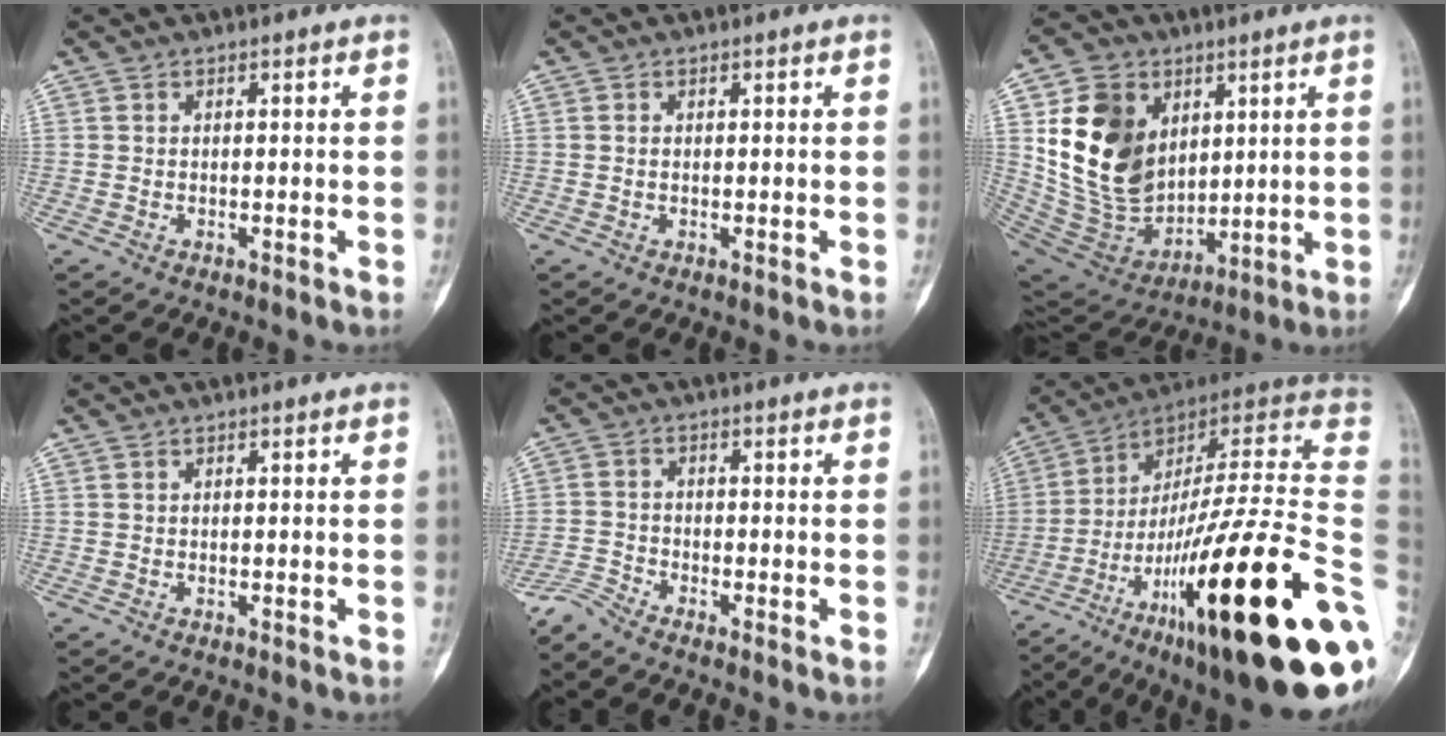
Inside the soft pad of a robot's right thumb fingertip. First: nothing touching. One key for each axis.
{"total": 0.6, "fx": 0.1, "fy": 0.4, "fz": 0.4, "tx": -0.005, "ty": 0.001, "tz": 0.001}
{"total": 19.7, "fx": 5.6, "fy": 14.7, "fz": 11.8, "tx": -0.190, "ty": -0.027, "tz": 0.129}
{"total": 0.0}
{"total": 2.9, "fx": -2.9, "fy": -0.2, "fz": 0.1, "tx": -0.012, "ty": -0.009, "tz": -0.070}
{"total": 36.2, "fx": -9.7, "fy": 6.7, "fz": 34.2, "tx": -0.462, "ty": 0.076, "tz": -0.155}